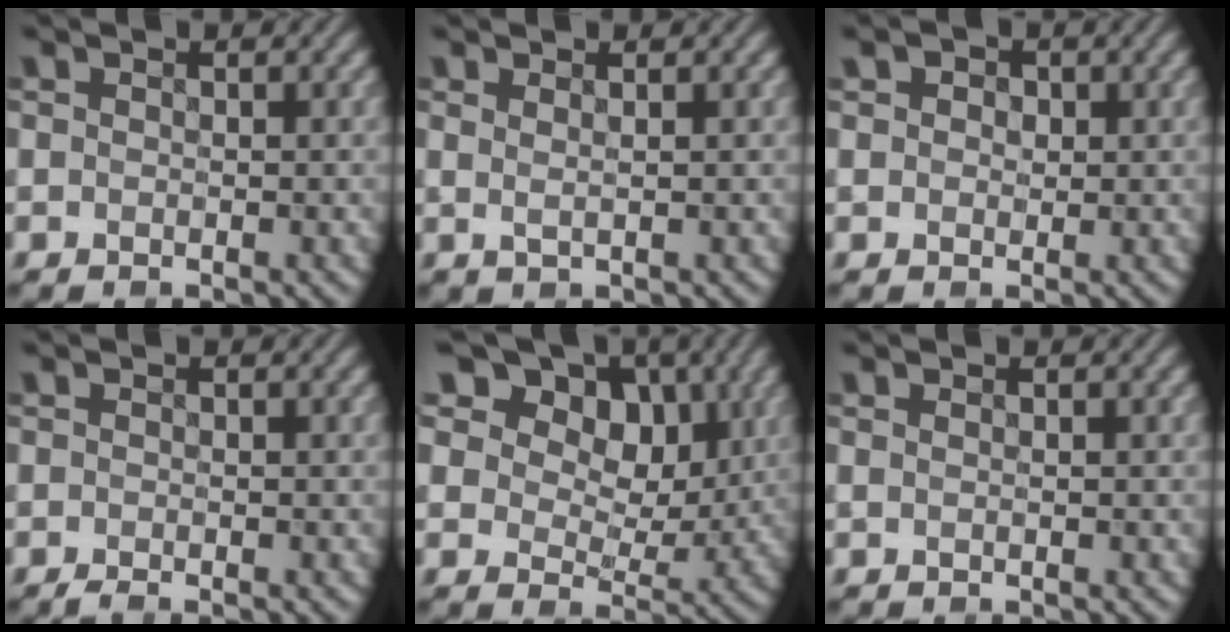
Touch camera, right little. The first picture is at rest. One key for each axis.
{"total": 1.3, "fx": 0.8, "fy": 0.3, "fz": 0.9, "tx": -0.017, "ty": -0.002, "tz": 0.009}
{"total": 2.8, "fx": 1.5, "fy": 1.9, "fz": 1.4, "tx": -0.029, "ty": 0.013, "tz": 0.008}
{"total": 0.8, "fx": -0.6, "fy": 0.0, "fz": 0.5, "tx": -0.012, "ty": -0.003, "tz": -0.016}
{"total": 16.0, "fx": 9.0, "fy": 10.5, "fz": 8.0, "tx": -0.170, "ty": 0.036, "tz": 0.155}
{"total": 0.0}